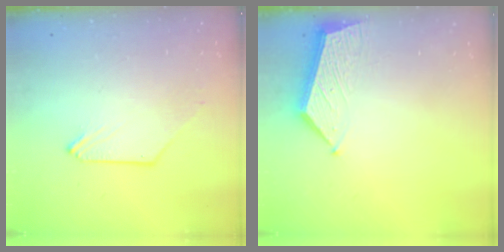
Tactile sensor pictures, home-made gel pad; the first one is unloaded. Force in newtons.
{"total": 7.3, "press": 7.3, "slide": 0.5}